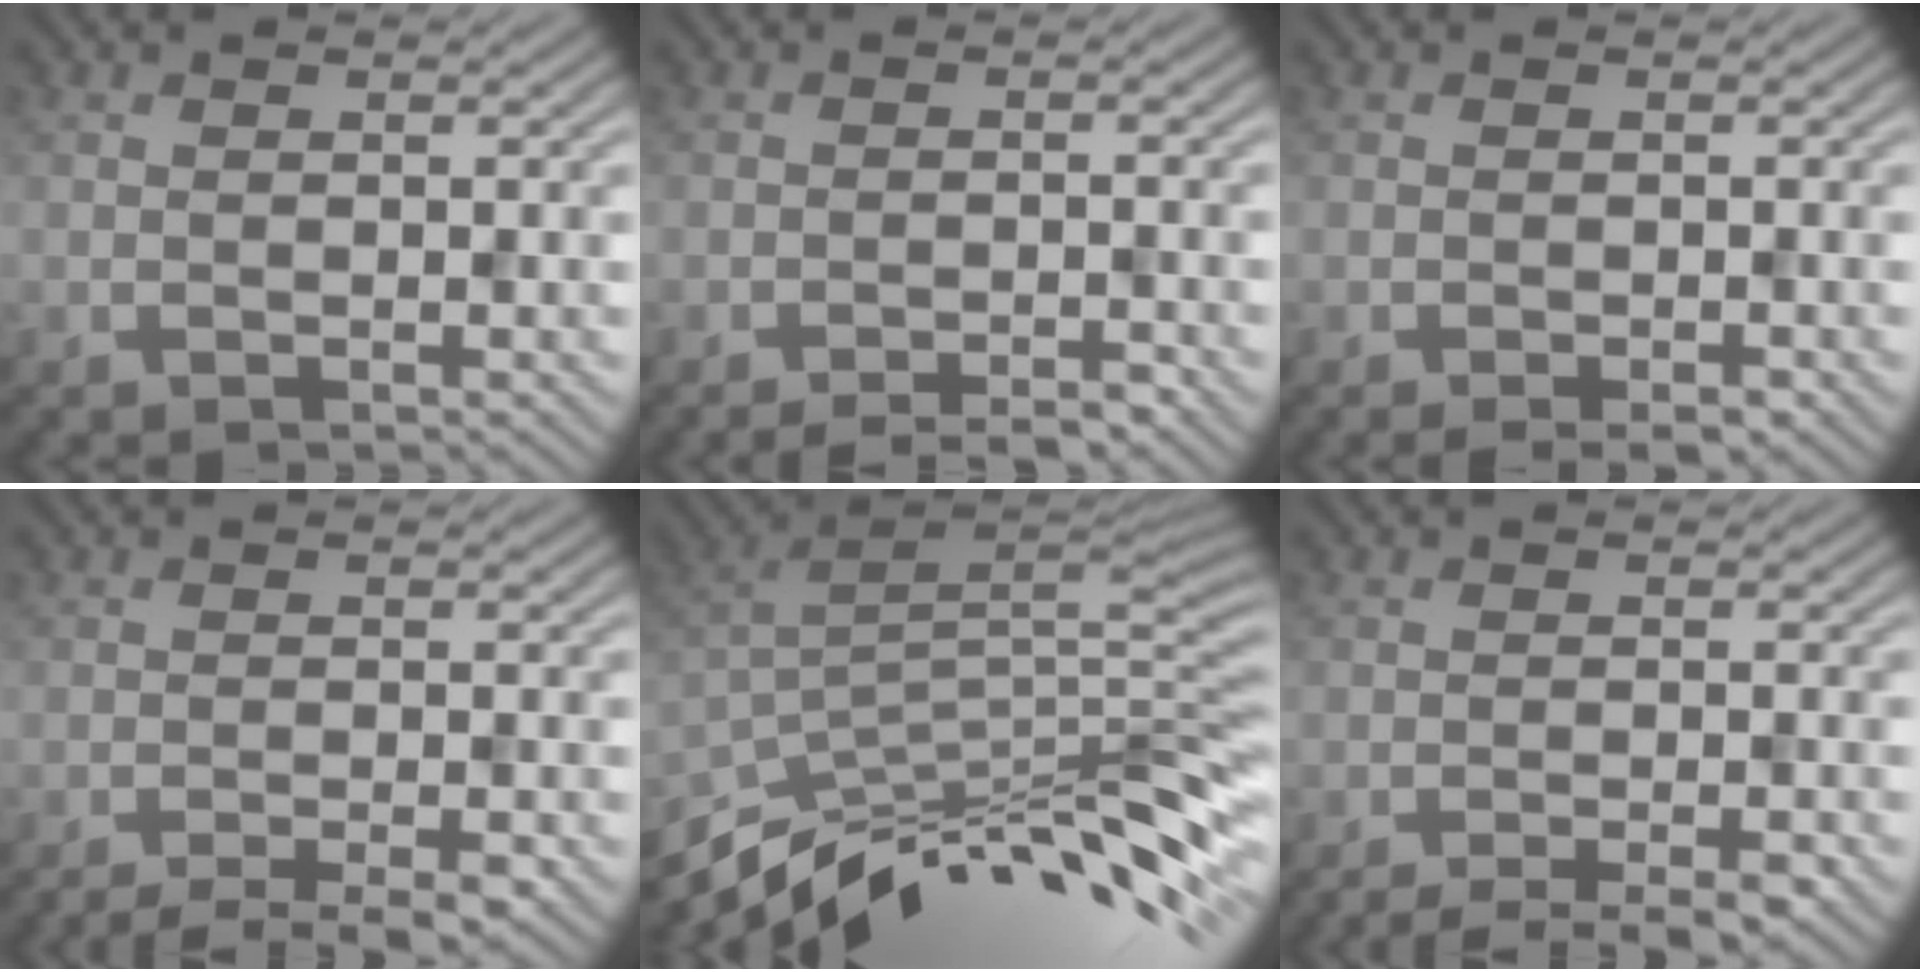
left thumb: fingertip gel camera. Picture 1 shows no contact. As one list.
[{"total": 3.1, "force": [-2.7, 0.2, 1.5], "torque": [-0.020, 0.006, -0.041]}, {"total": 1.9, "force": [-1.3, 0.5, 1.2], "torque": [-0.017, -0.001, -0.016]}, {"total": 4.9, "force": [-3.9, 0.8, 2.9], "torque": [-0.043, -0.005, -0.060]}, {"total": 12.8, "force": [-7.9, 3.0, 9.6], "torque": [-0.186, 0.005, -0.139]}, {"total": 4.7, "force": [-3.7, 0.7, 2.7], "torque": [-0.041, -0.001, -0.056]}]